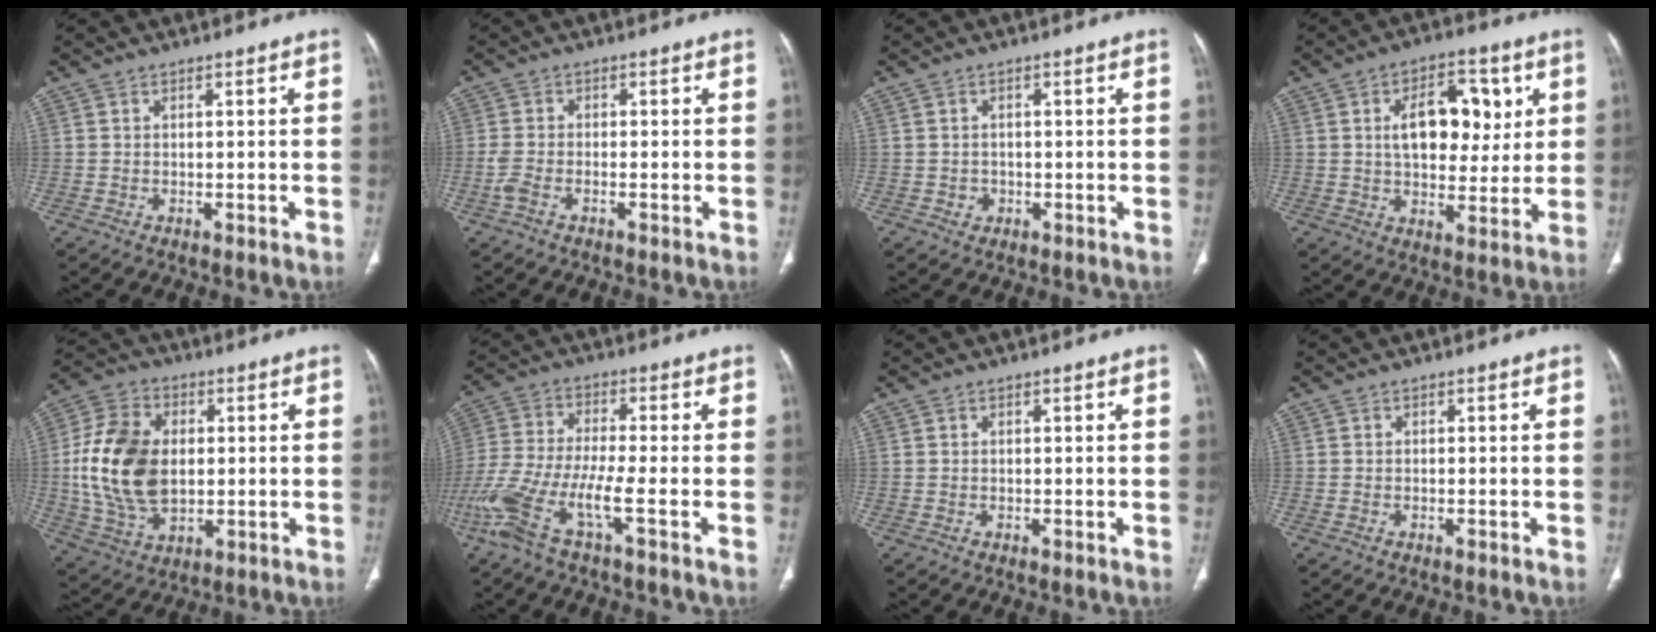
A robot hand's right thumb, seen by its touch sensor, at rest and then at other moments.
{"total": 2.6, "force": [-1.3, 0.9, 2.1], "torque": [-0.060, 0.007, -0.032]}
{"total": 1.5, "force": [-0.5, 1.4, 0.3], "torque": [0.001, 0.005, -0.004]}
{"total": 13.8, "force": [3.6, 8.1, 10.6], "torque": [-0.115, -0.004, 0.055]}
{"total": 17.6, "force": [0.8, 11.6, 13.2], "torque": [-0.248, 0.001, 0.022]}
{"total": 12.0, "force": [-5.5, 1.0, 10.6], "torque": [-0.255, 0.011, -0.119]}
{"total": 0.0}
{"total": 0.0}